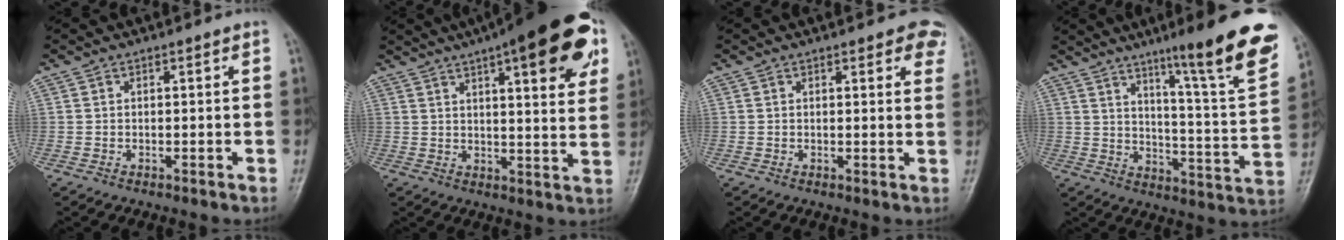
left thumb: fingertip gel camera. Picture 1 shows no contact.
{"total": 21.0, "force": [10.4, 6.0, 17.3], "torque": [-0.214, -0.013, 0.136]}
{"total": 5.5, "force": [3.5, 2.2, 3.6], "torque": [-0.012, -0.010, 0.027]}
{"total": 20.8, "force": [13.0, 1.8, 16.2], "torque": [-0.197, -0.066, 0.189]}